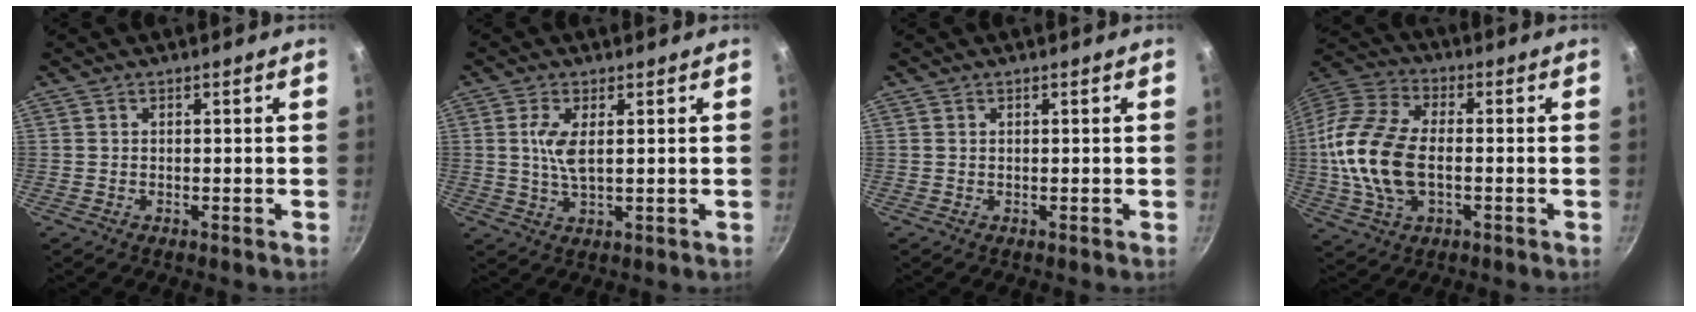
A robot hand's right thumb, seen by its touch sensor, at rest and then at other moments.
{"total": 5.2, "force": [0.9, 1.8, 4.7], "torque": [-0.104, -0.002, 0.021]}
{"total": 0.0}
{"total": 17.6, "force": [-1.6, 10.4, 14.1], "torque": [-0.279, 0.026, -0.042]}